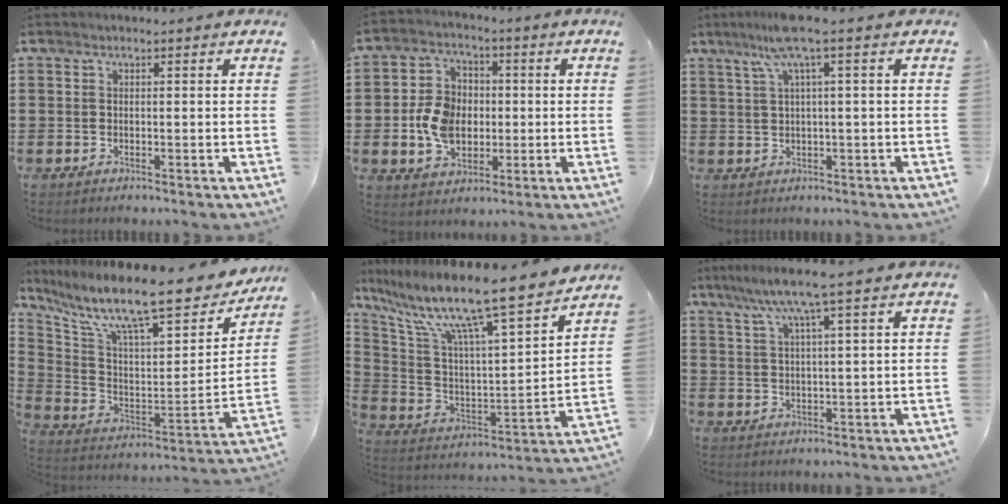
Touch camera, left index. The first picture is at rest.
{"total": 8.0, "force": [-0.8, 6.3, 4.9], "torque": [-0.120, 0.012, -0.016]}
{"total": 5.7, "force": [2.4, 0.0, 5.2], "torque": [-0.105, 0.003, 0.041]}
{"total": 13.7, "force": [10.6, 2.2, 8.3], "torque": [-0.173, -0.079, 0.173]}
{"total": 13.1, "force": [10.6, 0.0, 7.7], "torque": [-0.177, -0.081, 0.169]}
{"total": 6.7, "force": [4.5, -0.3, 4.9], "torque": [-0.108, -0.009, 0.076]}